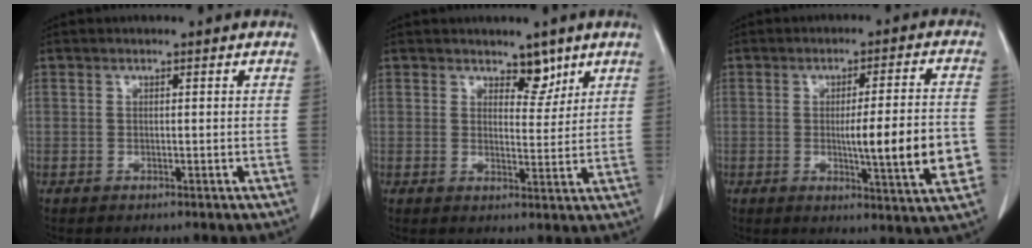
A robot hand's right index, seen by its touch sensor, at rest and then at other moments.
{"total": 3.6, "force": [2.7, 1.8, 1.6], "torque": [-0.014, -0.006, 0.043]}
{"total": 11.9, "force": [-2.1, 0.9, 11.7], "torque": [-0.160, -0.004, -0.028]}